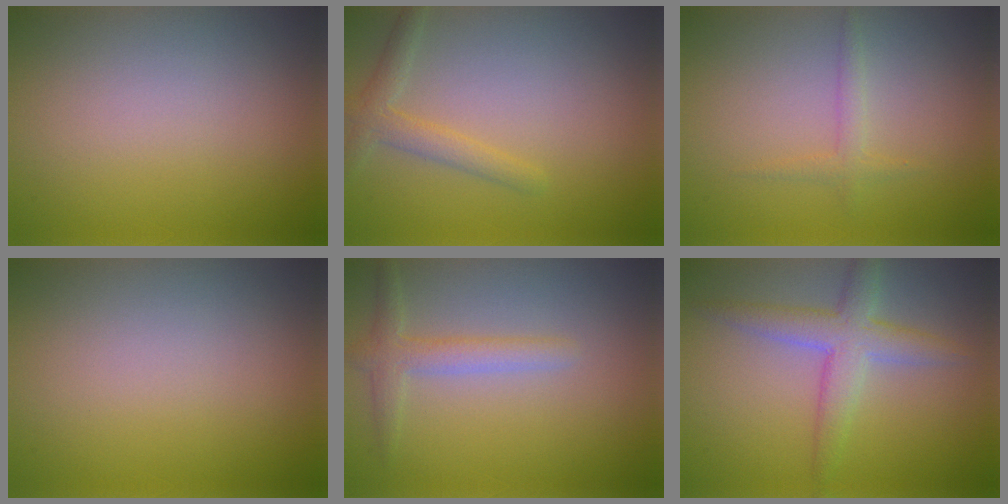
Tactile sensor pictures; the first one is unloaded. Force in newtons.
{"total": 2.2, "press": 2.2, "slide": 0.0}
{"total": 1.3, "press": 1.3, "slide": 0.1}
{"total": 0.0}
{"total": 2.4, "press": 2.4, "slide": 0.1}
{"total": 4.1, "press": 4.1, "slide": 0.1}